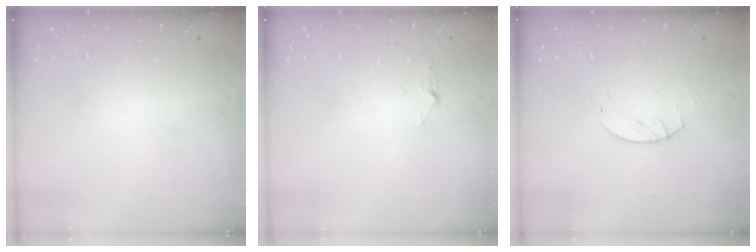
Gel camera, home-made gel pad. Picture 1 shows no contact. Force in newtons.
{"total": 2.9, "press": 2.9, "slide": 0.3}
{"total": 2.6, "press": 2.6, "slide": 0.3}